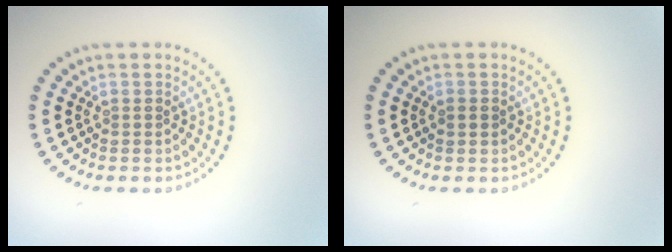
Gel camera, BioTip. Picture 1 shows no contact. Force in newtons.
{"total": 1.1, "press": 1.1, "slide": 0.1}